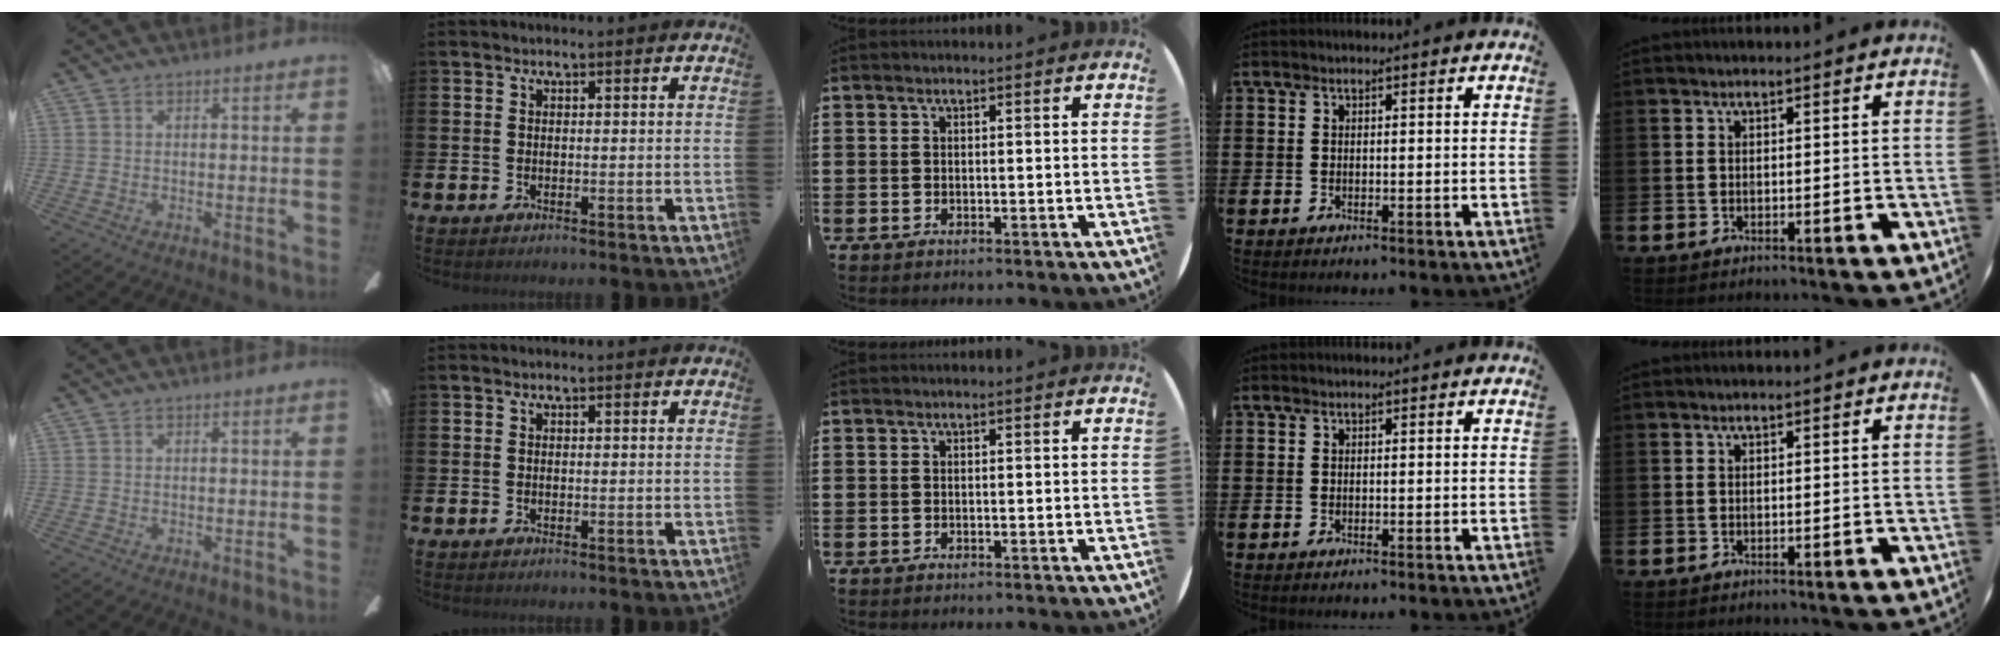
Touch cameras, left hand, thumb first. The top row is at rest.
{}